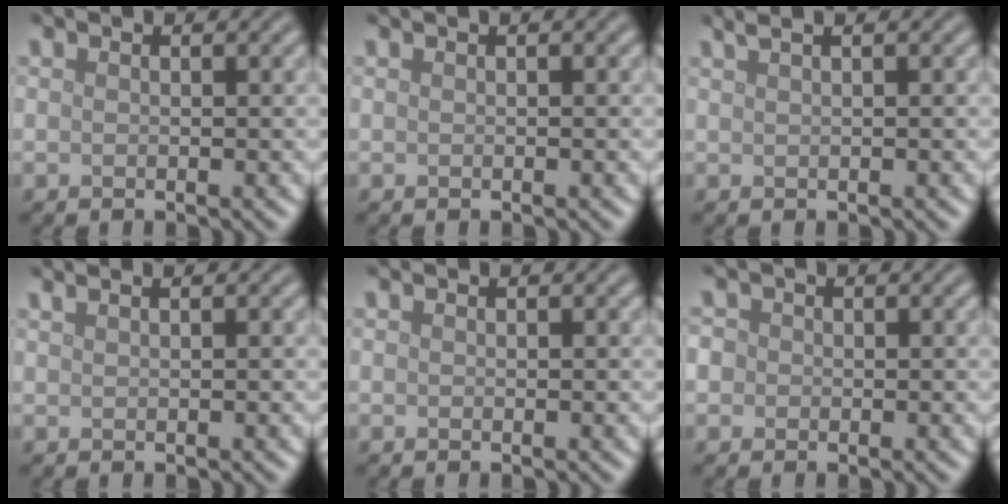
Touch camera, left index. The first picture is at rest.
{"total": 0.5, "force": [0.2, 0.1, 0.5], "torque": [-0.008, 0.008, 0.004]}
{"total": 2.7, "force": [1.6, 1.2, 1.8], "torque": [-0.018, 0.014, 0.003]}
{"total": 1.2, "force": [0.9, 0.5, 0.7], "torque": [-0.011, 0.001, 0.008]}
{"total": 0.0}
{"total": 1.8, "force": [0.3, 1.7, 0.6], "torque": [0.001, 0.008, -0.010]}